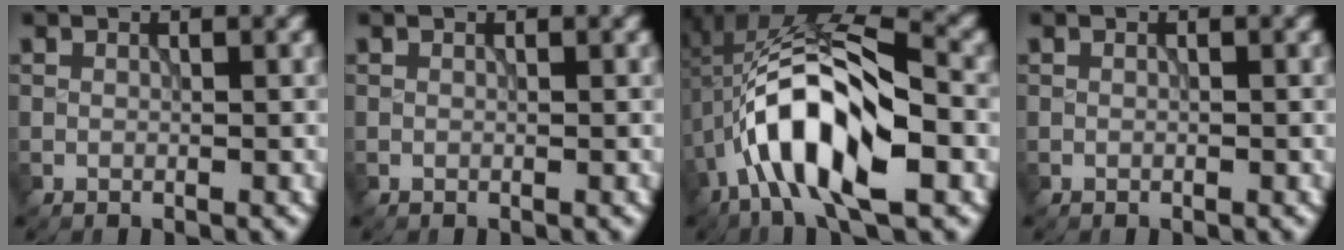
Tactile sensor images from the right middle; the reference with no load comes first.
{"total": 0.0}
{"total": 11.3, "force": [-3.1, 4.3, 10.0], "torque": [-0.184, 0.017, -0.060]}
{"total": 0.0}